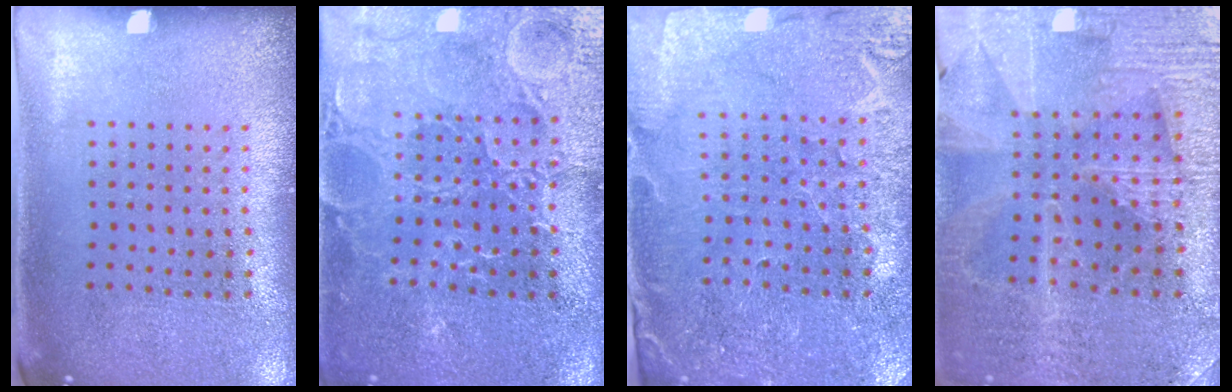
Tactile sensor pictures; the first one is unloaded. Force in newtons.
{"total": 3.7, "press": 3.6, "slide": 0.8}
{"total": 1.0, "press": 1.0, "slide": 0.2}
{"total": 3.1, "press": 3.0, "slide": 0.4}